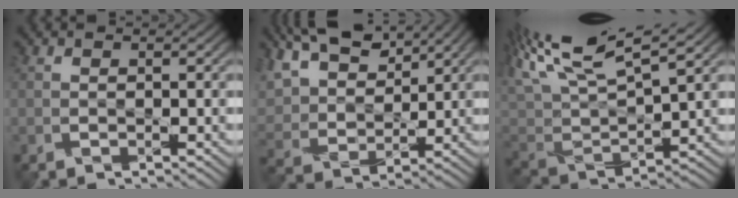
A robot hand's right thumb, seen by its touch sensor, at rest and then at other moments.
{"total": 10.2, "force": [7.4, 4.7, 5.1], "torque": [-0.143, 0.026, 0.144]}
{"total": 11.8, "force": [7.6, 3.6, 8.3], "torque": [-0.193, 0.031, 0.136]}